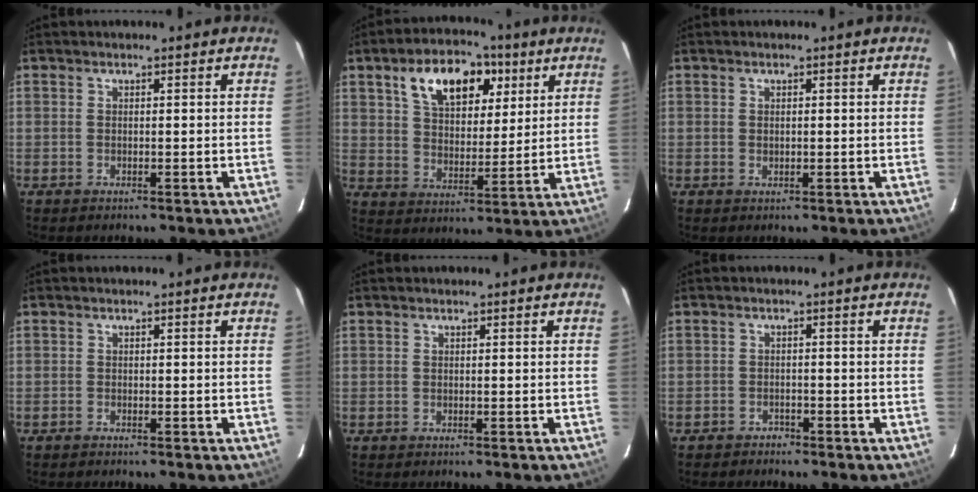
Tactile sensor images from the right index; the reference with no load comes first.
{"total": 14.3, "force": [7.2, 8.1, 9.4], "torque": [-0.162, 0.030, 0.122]}
{"total": 0.8, "force": [0.1, 0.6, 0.5], "torque": [-0.008, -0.001, 0.004]}
{"total": 0.8, "force": [-0.5, -0.2, -0.5], "torque": [0.008, -0.001, -0.013]}
{"total": 0.0}
{"total": 2.4, "force": [-2.1, 0.9, -0.5], "torque": [0.000, 0.005, -0.037]}